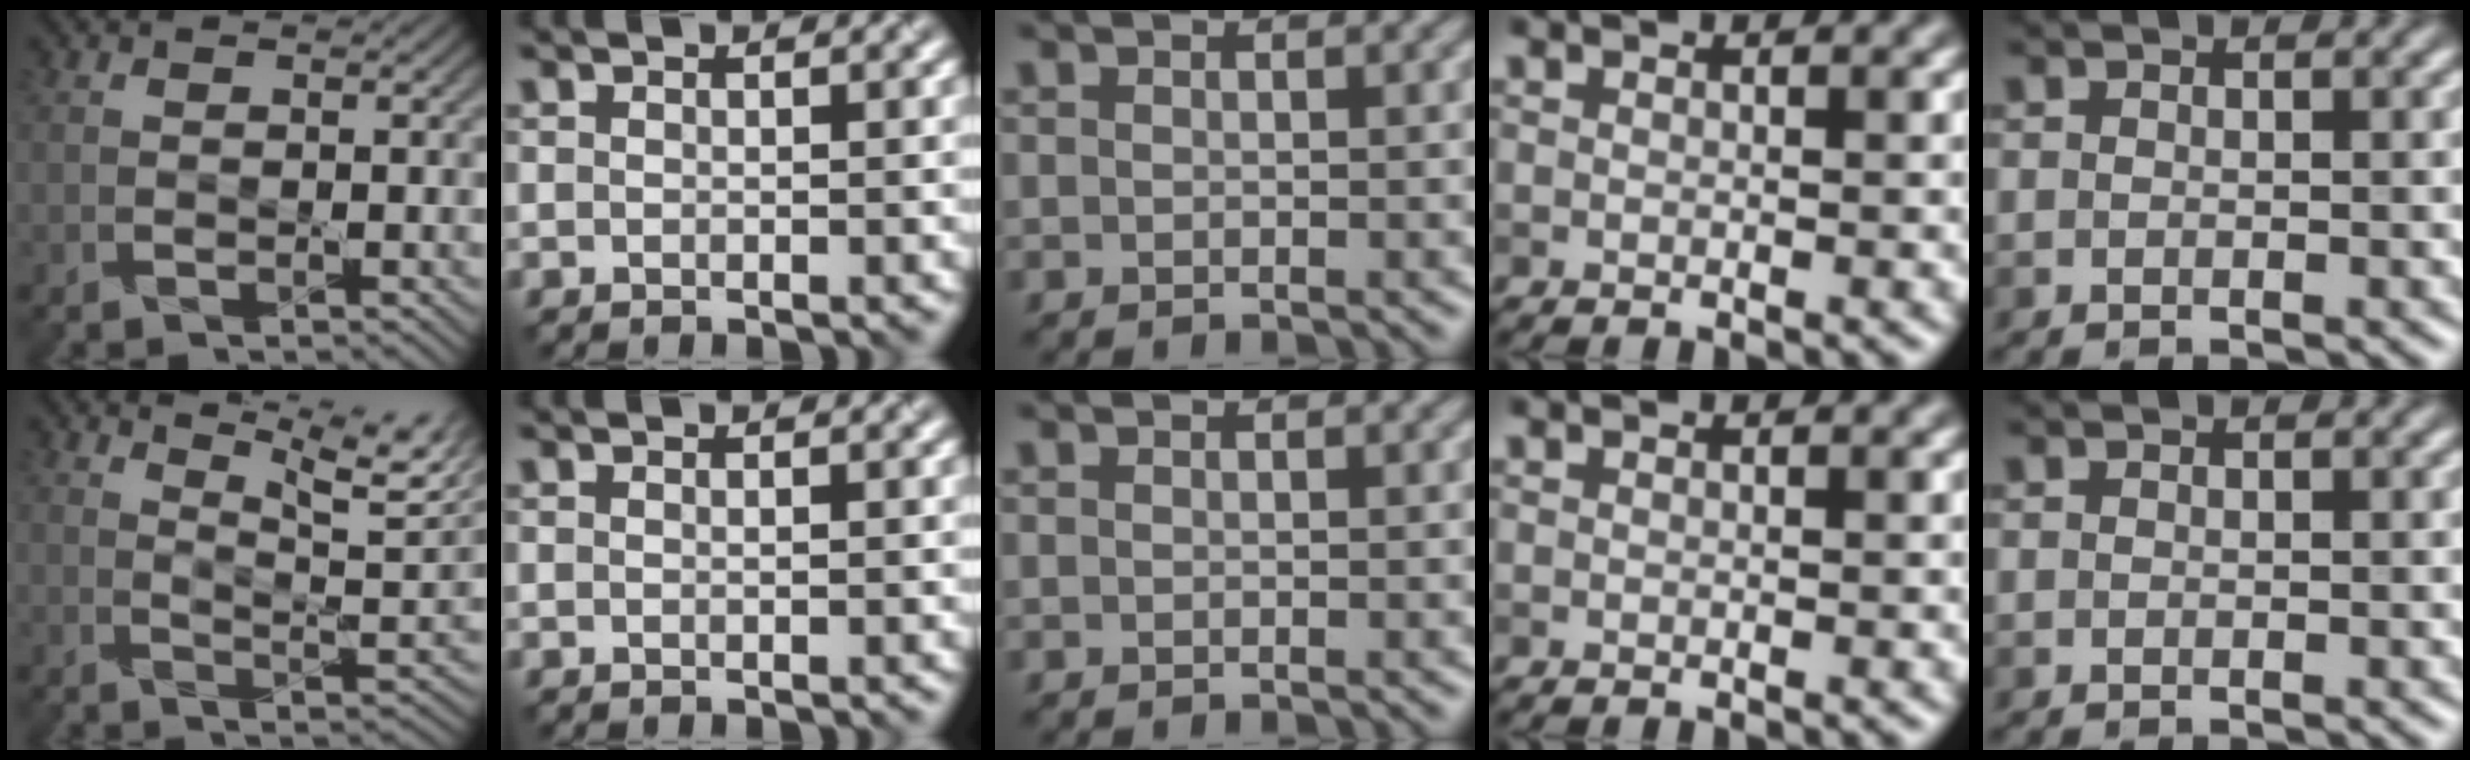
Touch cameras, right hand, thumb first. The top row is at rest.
{"thumb": {"total": 9.0, "force": [6.3, 1.7, 6.2], "torque": [-0.102, 0.004, 0.088]}}